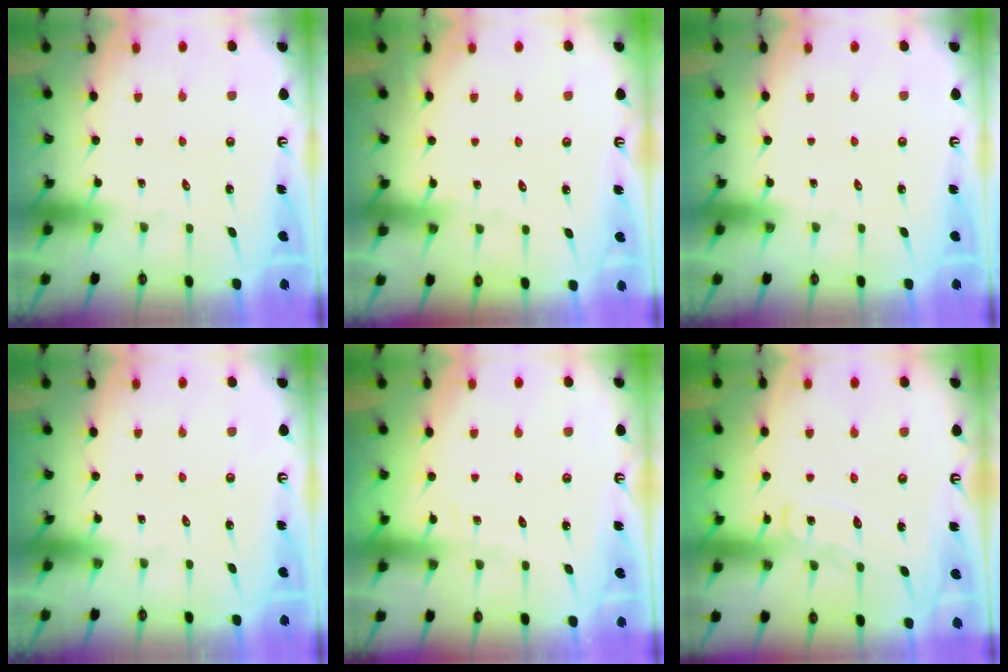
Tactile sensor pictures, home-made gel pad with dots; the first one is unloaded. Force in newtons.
{"total": 3.6, "press": 3.6, "slide": 0.3}
{"total": 0.0}
{"total": 0.0}
{"total": 3.7, "press": 3.7, "slide": 0.3}
{"total": 8.2, "press": 8.2, "slide": 0.2}